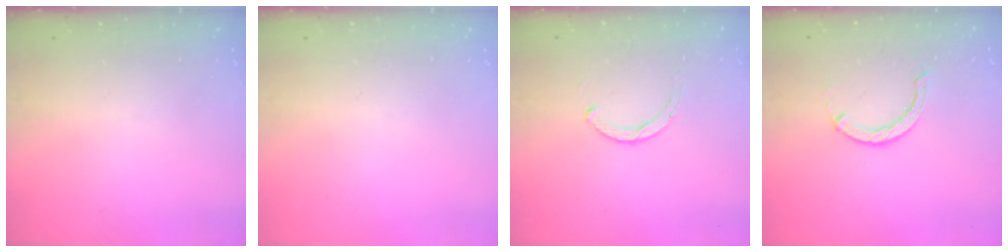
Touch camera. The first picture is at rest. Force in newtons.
{"total": 0.0}
{"total": 1.9, "press": 1.9, "slide": 0.2}
{"total": 3.2, "press": 3.1, "slide": 0.5}